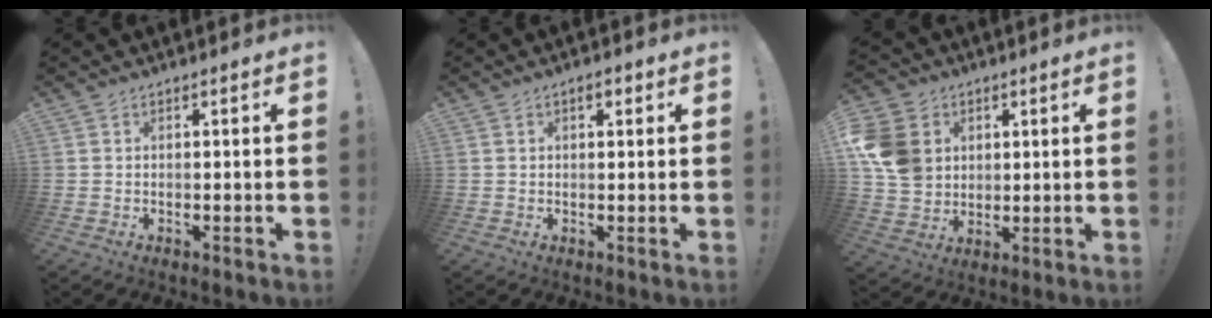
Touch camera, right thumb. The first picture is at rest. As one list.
[{"total": 2.1, "force": [1.1, 1.1, 1.5], "torque": [-0.022, 0.000, 0.016]}, {"total": 12.9, "force": [3.6, 10.9, 6.0], "torque": [-0.114, -0.015, 0.073]}]